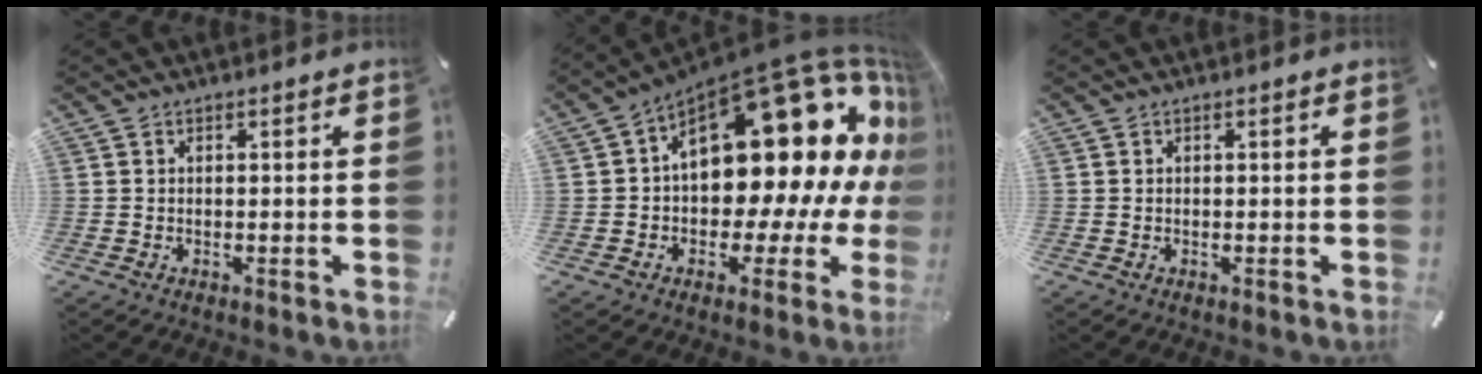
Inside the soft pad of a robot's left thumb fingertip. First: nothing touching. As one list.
[{"total": 26.2, "force": [8.9, 13.8, 20.3], "torque": [-0.292, -0.091, 0.162]}, {"total": 0.0}]